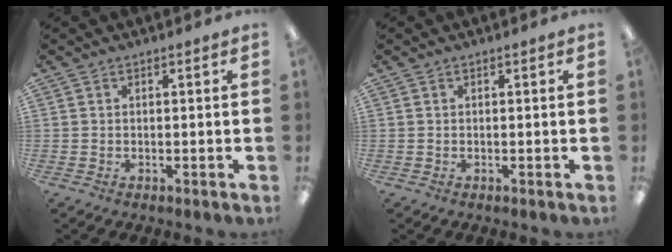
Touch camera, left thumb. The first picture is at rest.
{"total": 0.0}